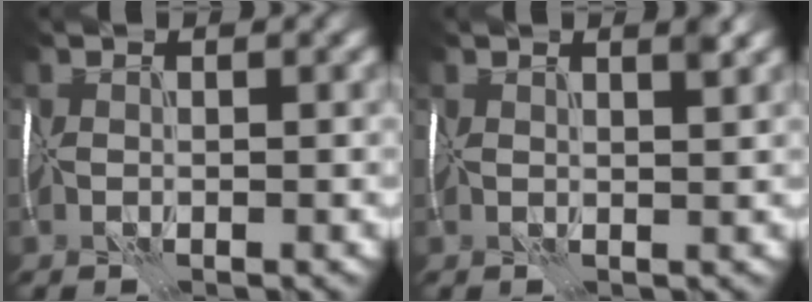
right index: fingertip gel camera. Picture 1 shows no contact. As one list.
[{"total": 1.6, "force": [1.1, 0.2, 1.2], "torque": [-0.015, 0.005, 0.017]}]